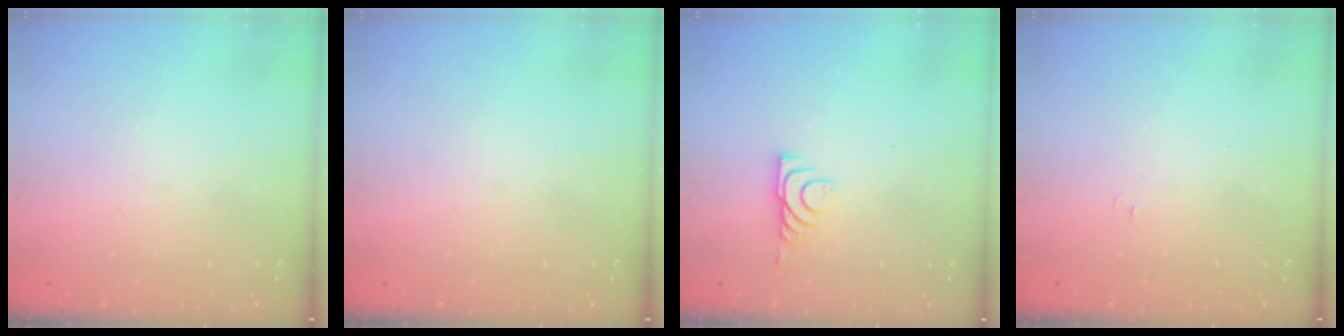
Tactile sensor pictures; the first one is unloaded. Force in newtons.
{"total": 0.0}
{"total": 5.8, "press": 5.7, "slide": 0.8}
{"total": 3.7, "press": 3.7, "slide": 0.5}